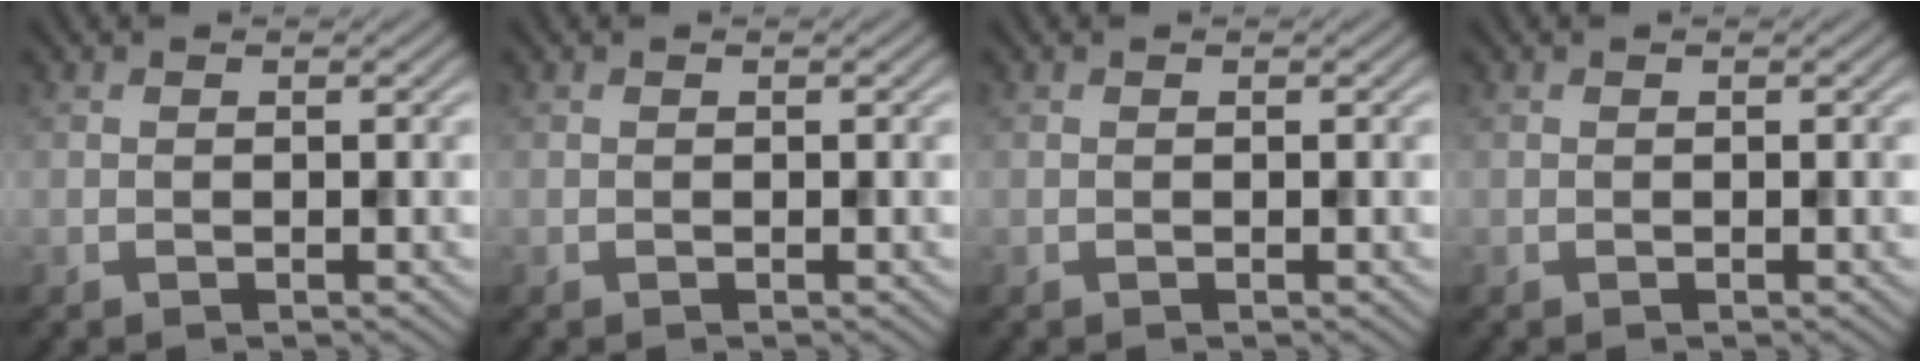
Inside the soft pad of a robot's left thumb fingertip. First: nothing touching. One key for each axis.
{"total": 0.0}
{"total": 0.0}
{"total": 0.0}